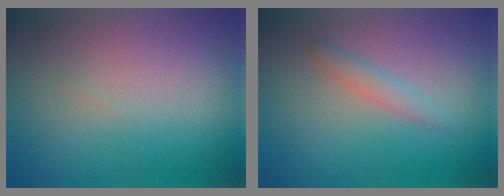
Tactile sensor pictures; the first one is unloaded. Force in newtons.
{"total": 1.4, "press": 1.4, "slide": 0.1}